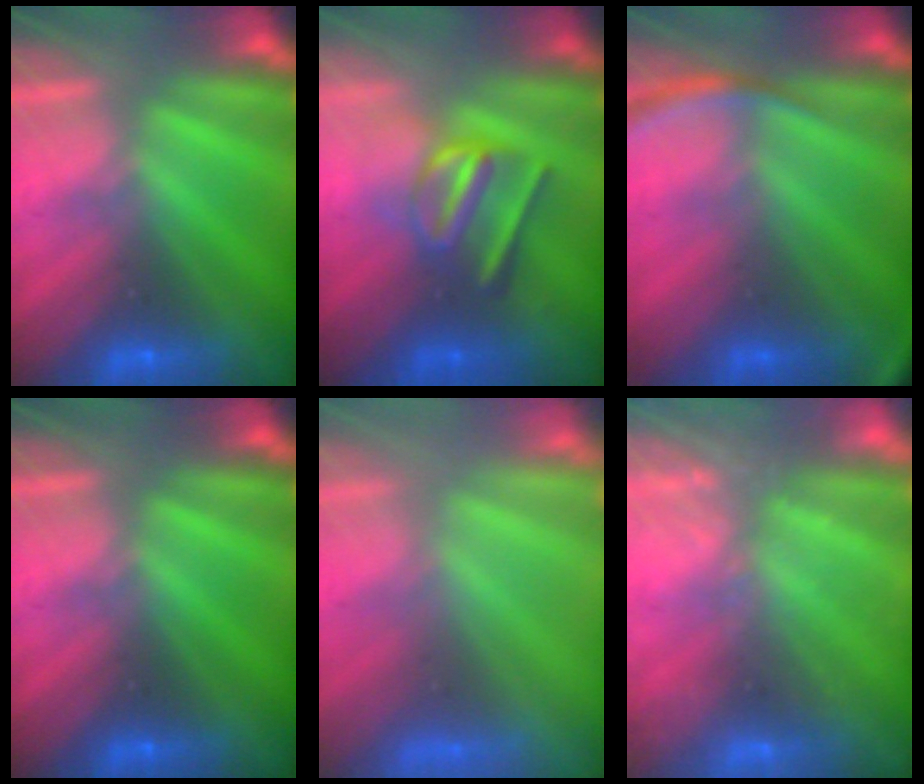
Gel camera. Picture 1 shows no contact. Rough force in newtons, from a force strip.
{"total": 2.9}
{"total": 2.7}
{"total": 0.0}
{"total": 8.1}
{"total": 2.5}